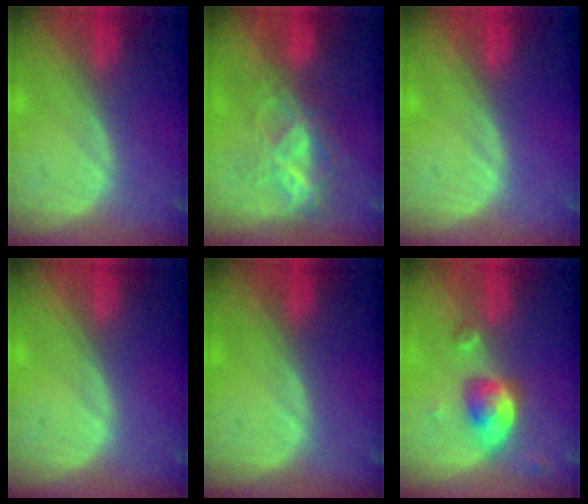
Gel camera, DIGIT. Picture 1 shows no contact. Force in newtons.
{"total": 7.1, "press": 6.0, "slide": 3.7}
{"total": 0.0}
{"total": 0.0}
{"total": 0.0}
{"total": 4.9, "press": 4.8, "slide": 1.1}